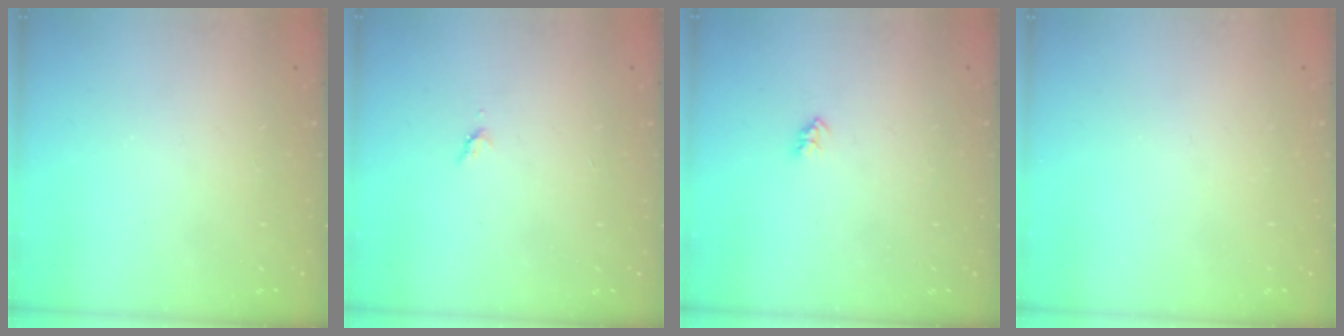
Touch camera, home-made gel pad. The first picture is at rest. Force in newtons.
{"total": 3.0, "press": 2.9, "slide": 0.5}
{"total": 2.3, "press": 2.2, "slide": 0.4}
{"total": 0.0}